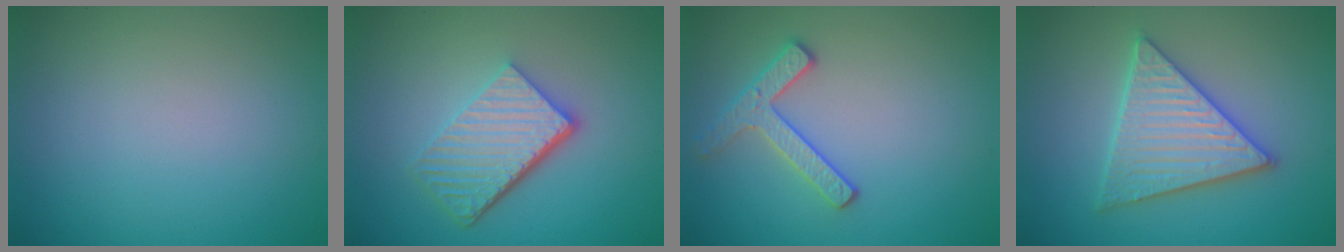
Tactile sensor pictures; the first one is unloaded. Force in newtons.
{"total": 5.7, "press": 4.0, "slide": 4.1}
{"total": 2.5, "press": 2.4, "slide": 0.5}
{"total": 5.6, "press": 5.6, "slide": 0.7}